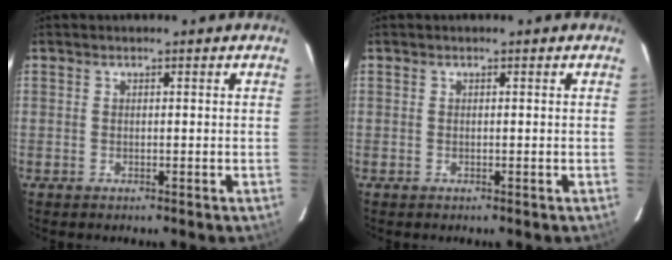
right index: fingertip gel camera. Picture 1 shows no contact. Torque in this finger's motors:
{"motor_torque": [0.08, 0.04, 0.00, 0.01]}